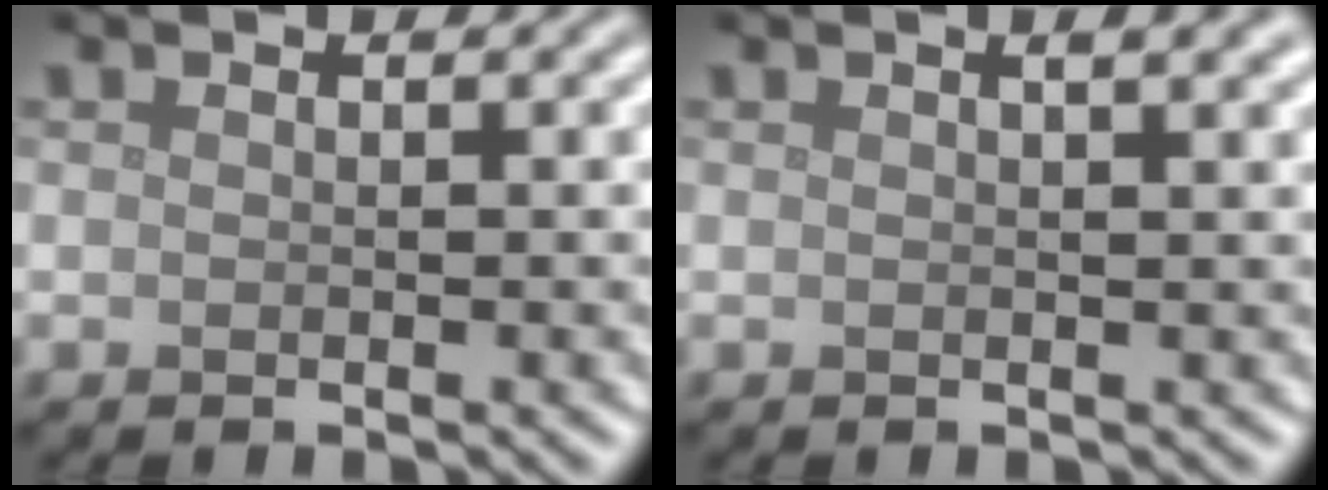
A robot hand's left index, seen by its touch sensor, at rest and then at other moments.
{"total": 3.0, "force": [1.5, 1.2, 2.2], "torque": [-0.008, 0.010, 0.001]}